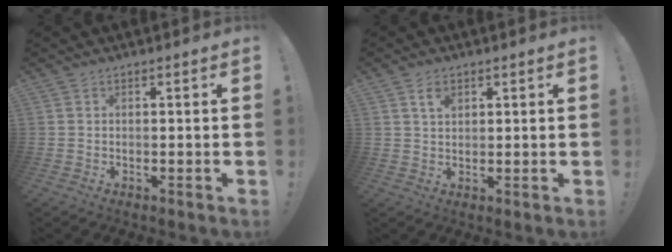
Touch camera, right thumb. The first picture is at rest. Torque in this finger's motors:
{"motor_torque": [-0.26, 0.26, -0.06, 0.10, 0.11]}